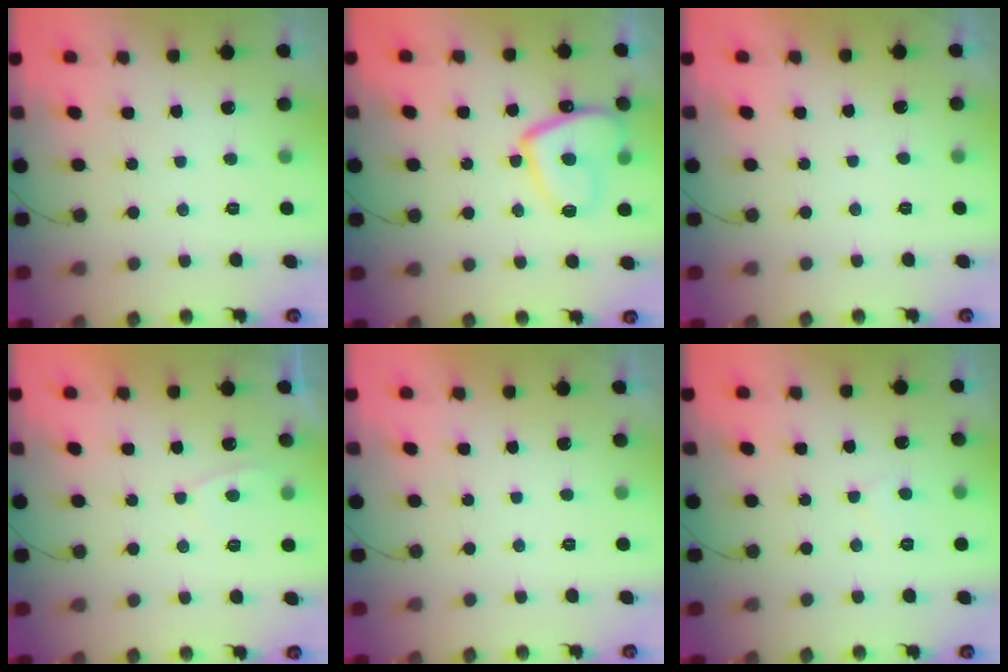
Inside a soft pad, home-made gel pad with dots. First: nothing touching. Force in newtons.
{"total": 12.6, "press": 12.5, "slide": 1.5}
{"total": 0.8, "press": 0.7, "slide": 0.4}
{"total": 1.8, "press": 1.7, "slide": 0.6}
{"total": 2.4, "press": 2.3, "slide": 0.4}
{"total": 2.9, "press": 2.9, "slide": 0.3}